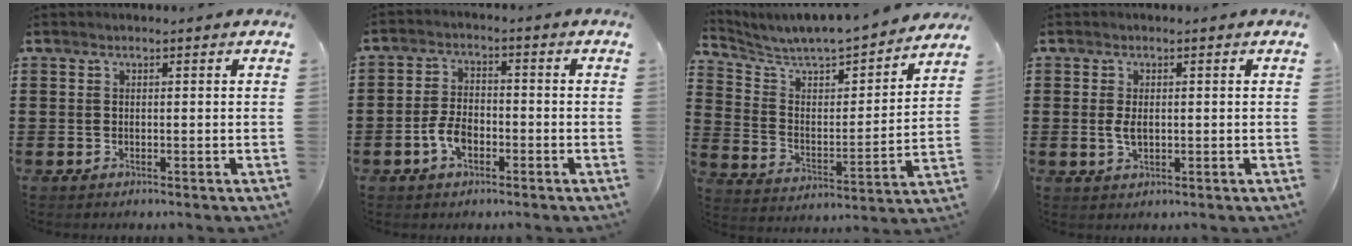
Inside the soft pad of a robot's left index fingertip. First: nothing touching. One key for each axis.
{"total": 4.8, "fx": -1.8, "fy": 2.7, "fz": 3.6, "tx": -0.089, "ty": -0.002, "tz": -0.040}
{"total": 5.3, "fx": 5.1, "fy": 0.9, "fz": 0.8, "tx": -0.049, "ty": -0.053, "tz": 0.080}
{"total": 2.5, "fx": 0.1, "fy": 1.2, "fz": 2.2, "tx": -0.052, "ty": 0.000, "tz": -0.002}